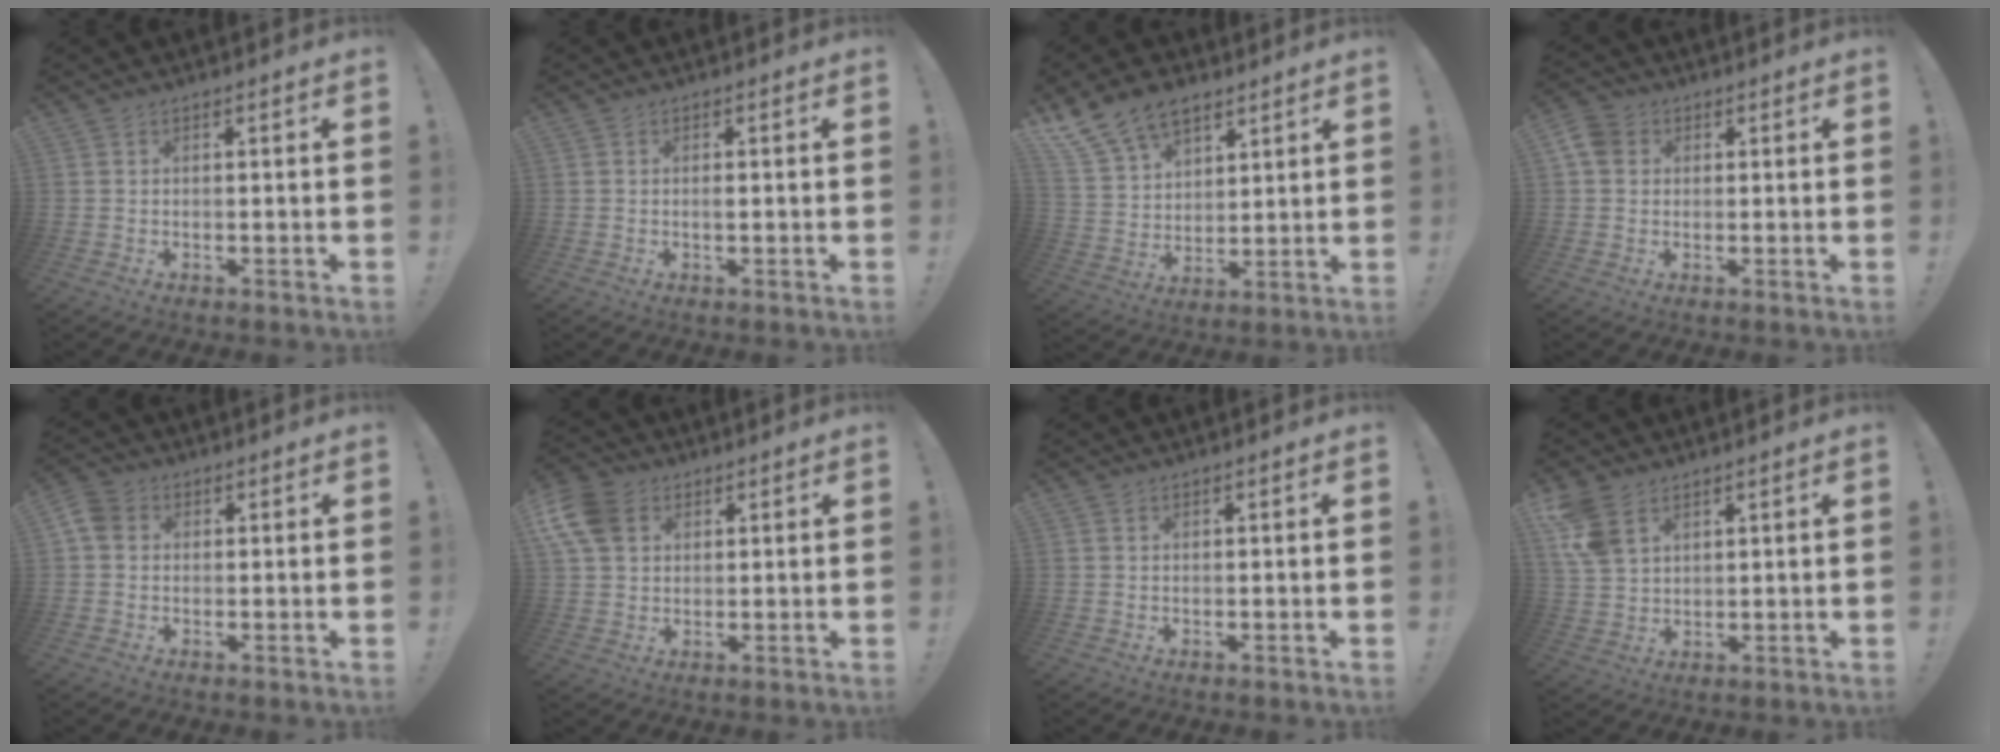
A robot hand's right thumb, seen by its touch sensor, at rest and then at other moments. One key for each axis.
{"total": 0.8, "fx": -0.2, "fy": 0.3, "fz": 0.7, "tx": -0.004, "ty": -0.002, "tz": -0.006}
{"total": 13.1, "fx": 9.2, "fy": 7.6, "fz": 5.3, "tx": -0.107, "ty": -0.052, "tz": 0.180}
{"total": 5.7, "fx": 1.6, "fy": 4.7, "fz": 2.8, "tx": -0.053, "ty": 0.005, "tz": 0.032}
{"total": 5.0, "fx": 0.9, "fy": 4.1, "fz": 2.7, "tx": -0.057, "ty": 0.009, "tz": 0.019}
{"total": 10.5, "fx": 4.0, "fy": 7.9, "fz": 5.6, "tx": -0.108, "ty": -0.009, "tz": 0.082}
{"total": 0.0}
{"total": 8.8, "fx": 4.8, "fy": 5.6, "fz": 4.8, "tx": -0.101, "ty": -0.013, "tz": 0.094}